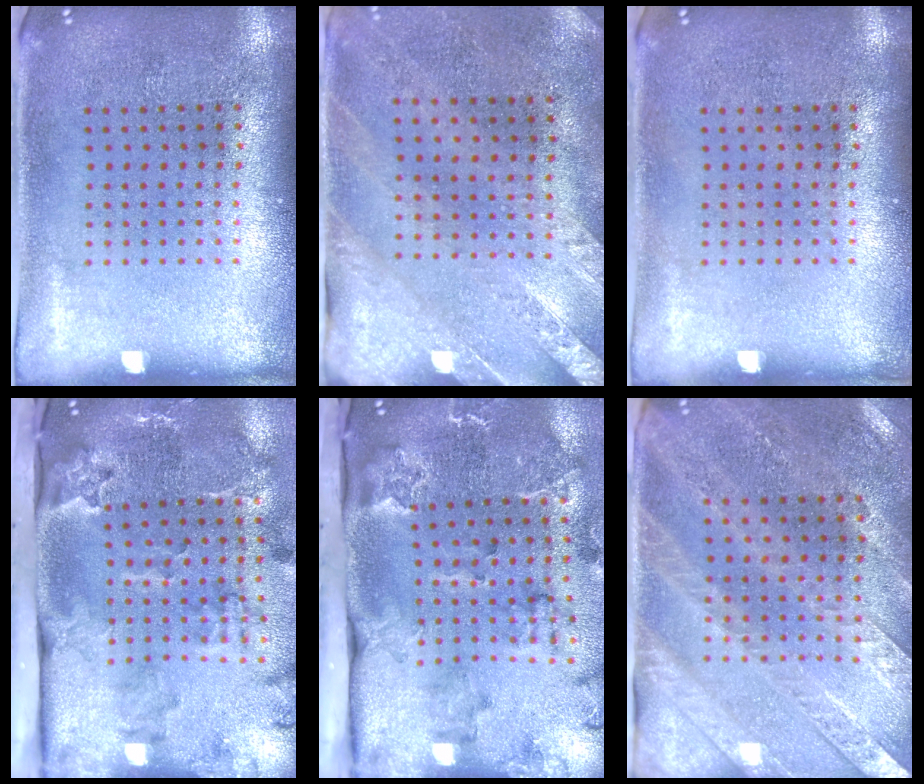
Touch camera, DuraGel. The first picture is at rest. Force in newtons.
{"total": 2.5, "press": 2.1, "slide": 1.4}
{"total": 0.0}
{"total": 3.8, "press": 2.6, "slide": 2.7}
{"total": 2.8, "press": 2.4, "slide": 1.5}
{"total": 3.0, "press": 2.7, "slide": 1.4}